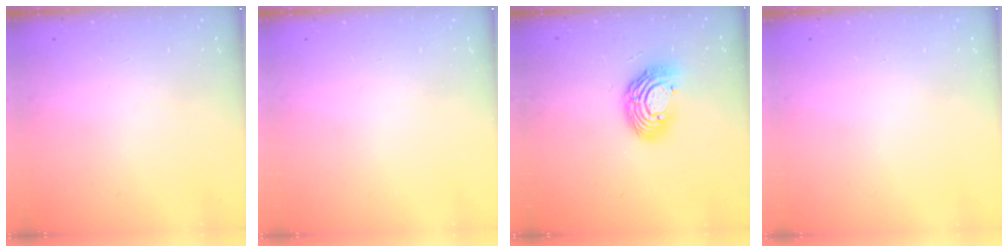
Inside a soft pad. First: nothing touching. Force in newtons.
{"total": 0.0}
{"total": 12.1, "press": 12.1, "slide": 1.0}
{"total": 0.0}